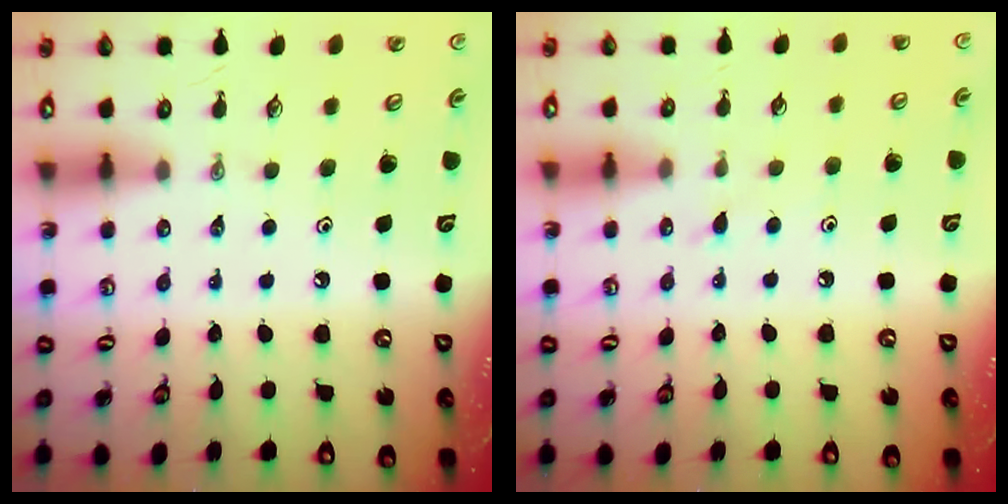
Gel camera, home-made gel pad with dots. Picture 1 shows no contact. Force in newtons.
{"total": 6.7, "press": 6.7, "slide": 0.8}